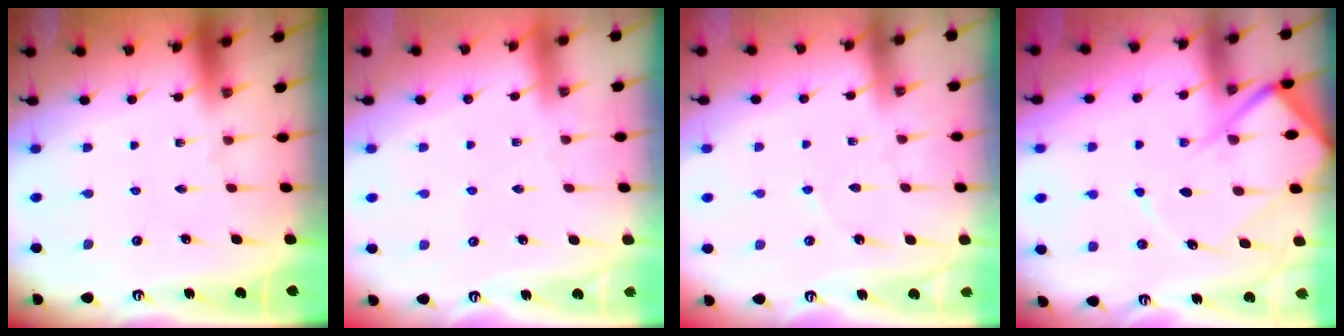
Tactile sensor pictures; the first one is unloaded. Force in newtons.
{"total": 2.4, "press": 2.4, "slide": 0.4}
{"total": 2.6, "press": 2.5, "slide": 0.3}
{"total": 12.1, "press": 12.0, "slide": 1.3}